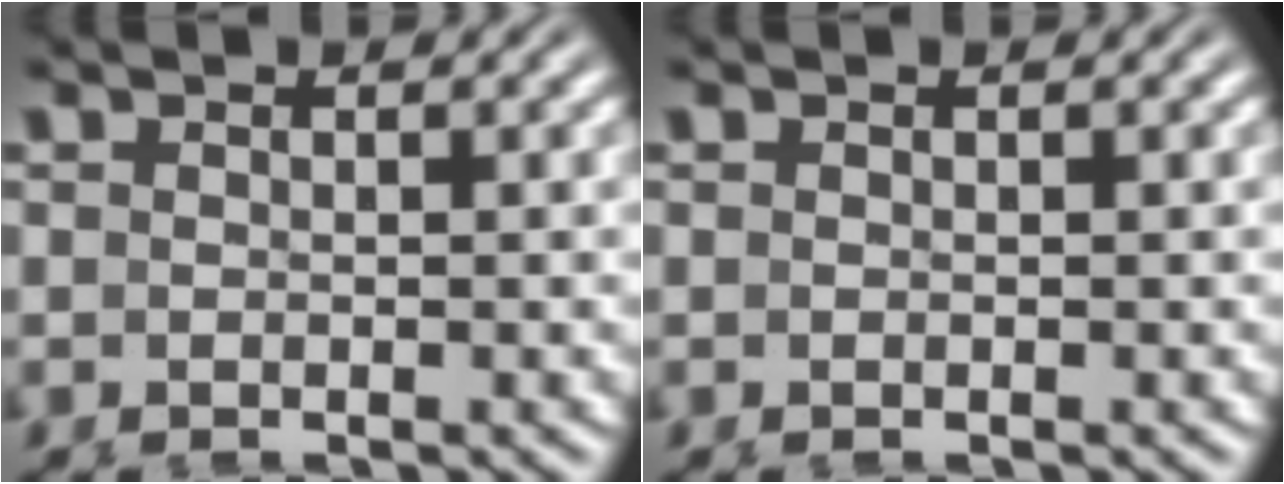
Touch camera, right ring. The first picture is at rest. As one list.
[{"total": 0.0}]